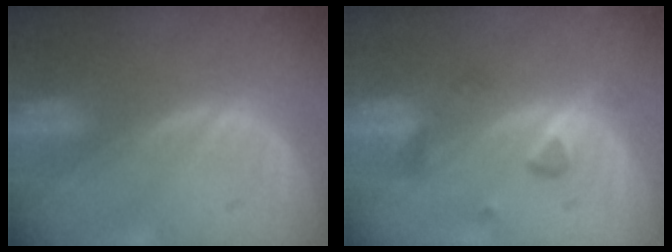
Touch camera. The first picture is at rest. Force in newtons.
{"total": 3.8, "press": 3.7, "slide": 0.8}